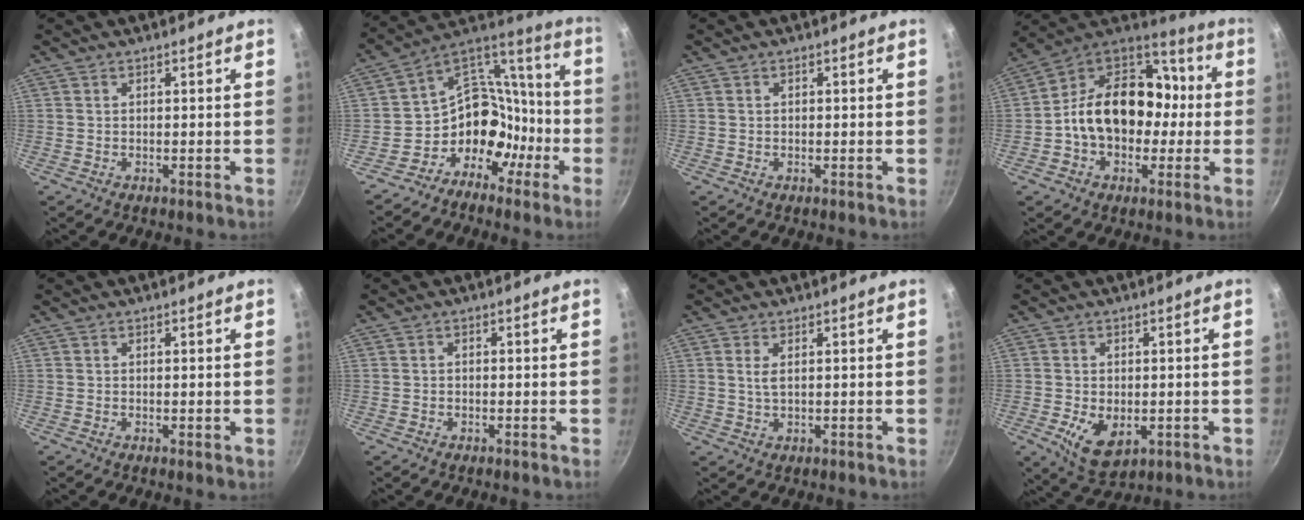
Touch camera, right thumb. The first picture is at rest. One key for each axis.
{"total": 15.4, "fx": -6.7, "fy": 12.0, "fz": 6.8, "tx": -0.043, "ty": 0.098, "tz": -0.126}
{"total": 0.7, "fx": 0.1, "fy": 0.6, "fz": 0.4, "tx": -0.004, "ty": 0.005, "tz": 0.001}
{"total": 20.4, "fx": -1.1, "fy": 15.3, "fz": 13.4, "tx": -0.184, "ty": 0.057, "tz": -0.031}
{"total": 1.0, "fx": -0.1, "fy": 0.3, "fz": 0.9, "tx": -0.014, "ty": -0.001, "tz": -0.002}
{"total": 0.6, "fx": -0.3, "fy": 0.4, "fz": 0.3, "tx": -0.007, "ty": 0.004, "tz": -0.006}
{"total": 2.3, "fx": 0.6, "fy": 1.0, "fz": 1.9, "tx": -0.038, "ty": -0.003, "tz": 0.013}
{"total": 8.1, "fx": -1.8, "fy": 5.0, "fz": 6.1, "tx": -0.096, "ty": -0.015, "tz": -0.017}